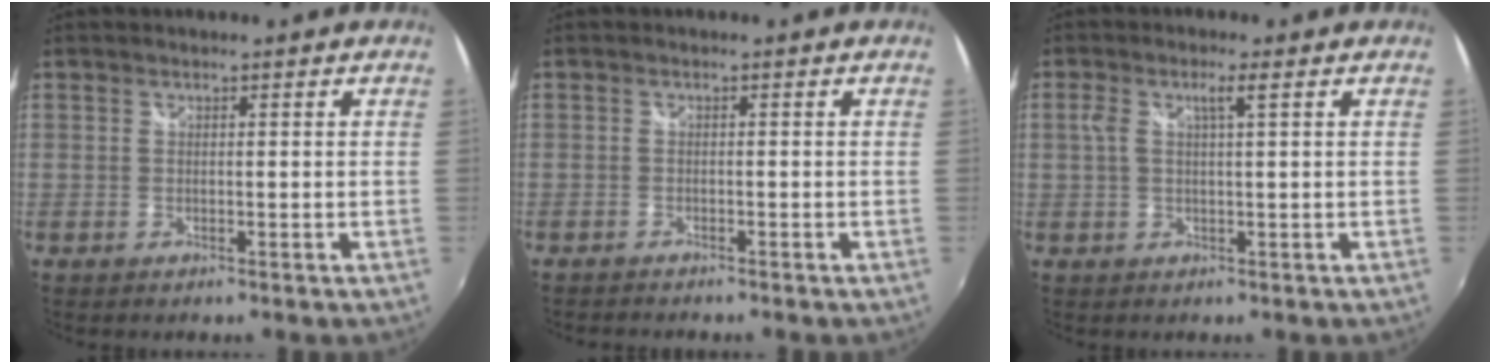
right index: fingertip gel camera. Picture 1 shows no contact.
{"total": 2.0, "force": [-2.0, 0.3, 0.4], "torque": [-0.018, -0.010, -0.037]}
{"total": 3.2, "force": [0.8, 0.1, 3.0], "torque": [-0.062, 0.004, 0.018]}